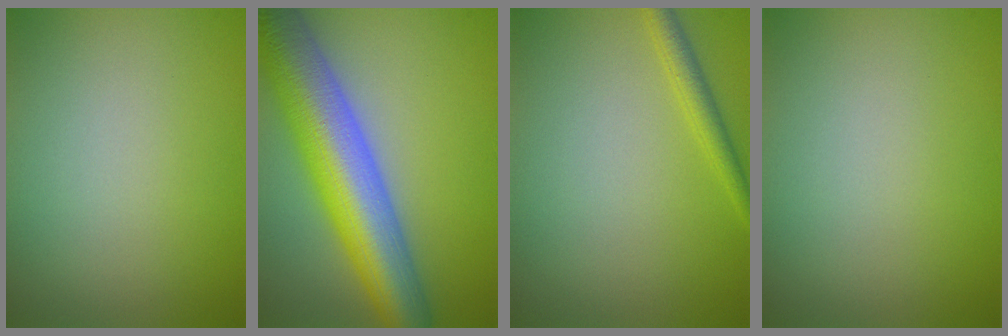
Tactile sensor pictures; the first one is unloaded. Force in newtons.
{"total": 11.4, "press": 11.4, "slide": 0.5}
{"total": 1.9, "press": 1.9, "slide": 0.1}
{"total": 0.0}